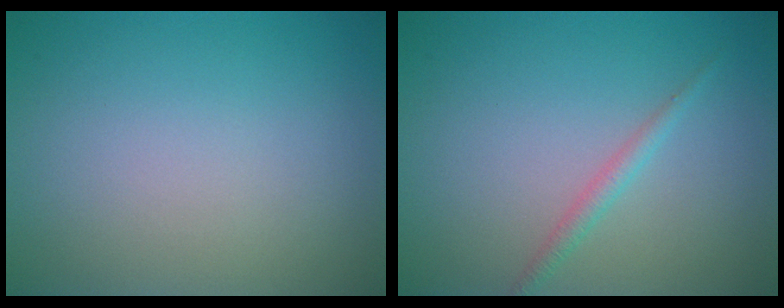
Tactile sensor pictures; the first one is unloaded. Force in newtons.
{"total": 1.3, "press": 1.3, "slide": 0.0}